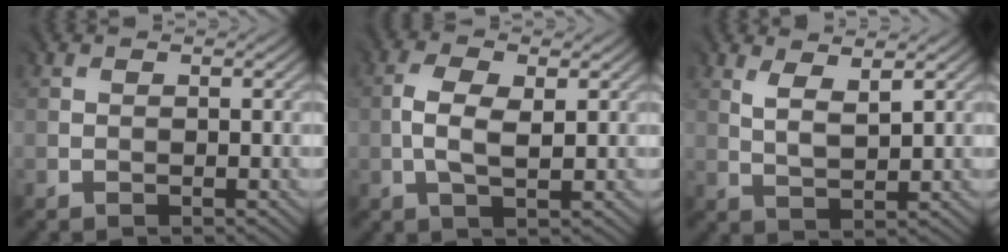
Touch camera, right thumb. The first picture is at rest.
{"total": 3.8, "force": [-0.1, 1.9, 3.3], "torque": [-0.083, 0.002, -0.001]}
{"total": 3.2, "force": [2.2, 0.8, 2.2], "torque": [-0.052, -0.005, 0.048]}